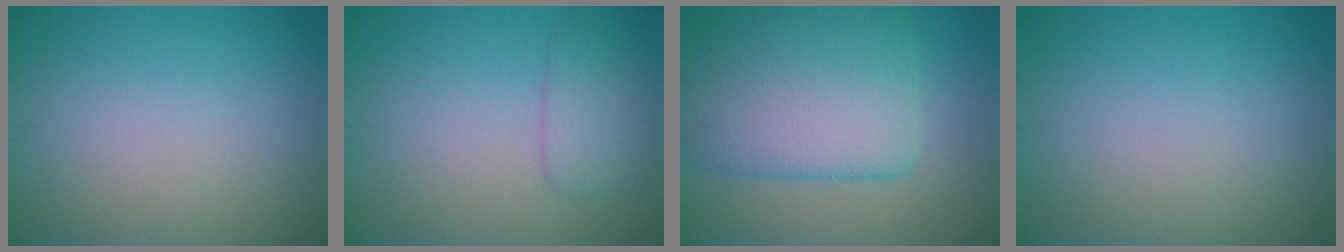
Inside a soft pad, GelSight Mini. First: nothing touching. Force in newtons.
{"total": 2.6, "press": 2.6, "slide": 0.0}
{"total": 9.2, "press": 9.2, "slide": 0.6}
{"total": 0.0}